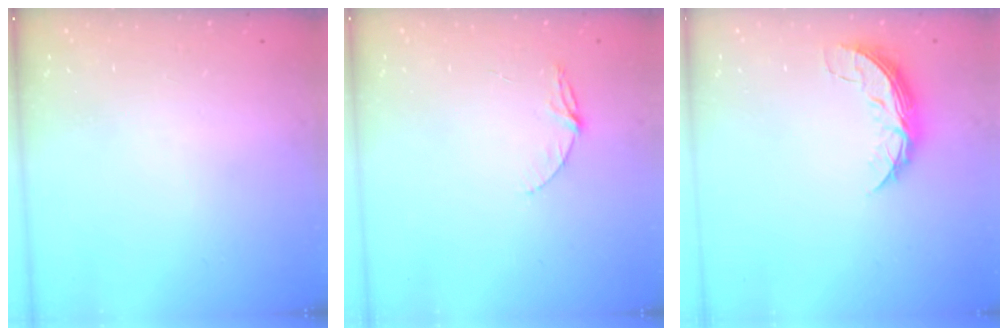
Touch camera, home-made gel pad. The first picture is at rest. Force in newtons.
{"total": 5.9, "press": 5.9, "slide": 0.5}
{"total": 7.0, "press": 7.0, "slide": 0.4}